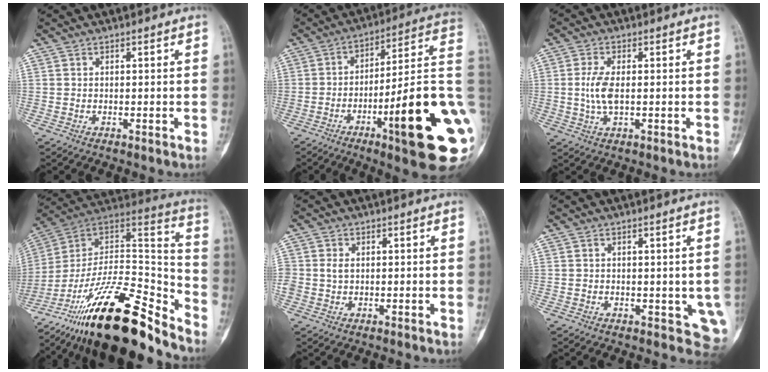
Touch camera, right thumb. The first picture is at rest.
{"total": 23.9, "force": [-6.7, 3.9, 22.6], "torque": [-0.265, 0.015, -0.092]}
{"total": 5.1, "force": [-0.1, 2.2, 4.7], "torque": [-0.109, -0.002, -0.002]}
{"total": 29.5, "force": [-22.0, 8.2, 17.9], "torque": [-0.253, 0.091, -0.364]}
{"total": 1.8, "force": [0.1, 1.3, 1.2], "torque": [-0.021, 0.003, 0.003]}
{"total": 4.8, "force": [-0.4, 2.9, 3.9], "torque": [-0.025, -0.008, 0.002]}